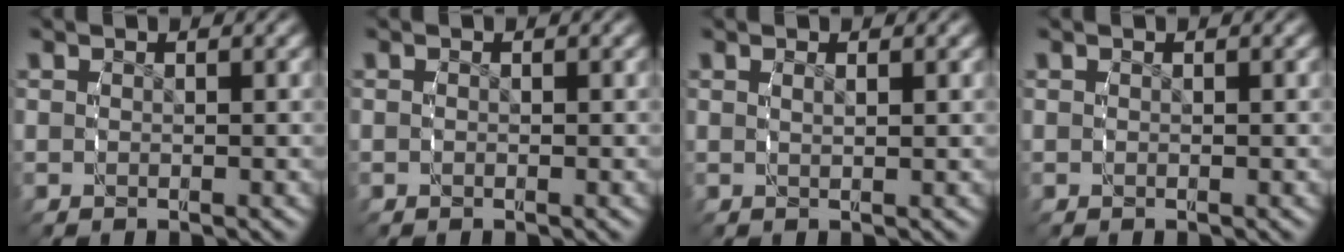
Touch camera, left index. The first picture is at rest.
{"total": 0.0}
{"total": 0.8, "force": [0.4, -0.5, 0.5], "torque": [-0.009, -0.003, 0.012]}
{"total": 0.0}